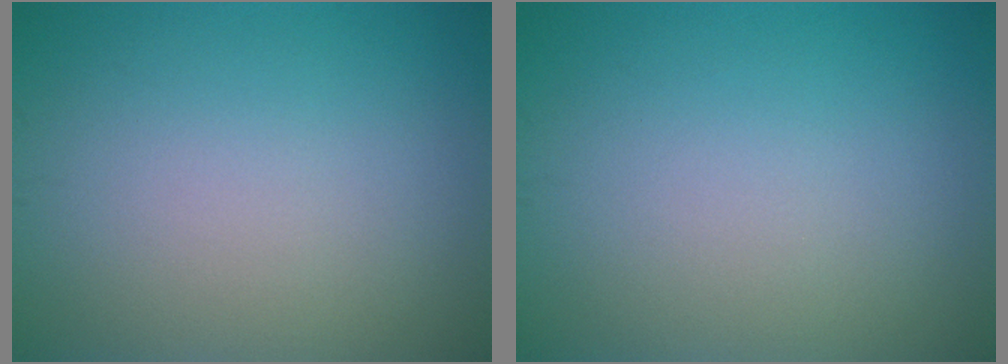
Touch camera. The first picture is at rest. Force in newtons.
{"total": 0.0}